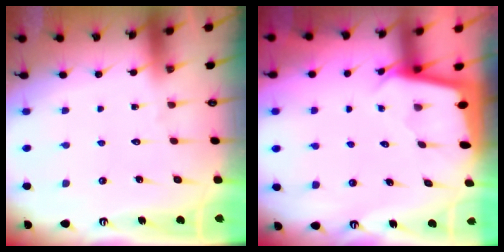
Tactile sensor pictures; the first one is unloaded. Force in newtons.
{"total": 1.8, "press": 1.8, "slide": 0.1}